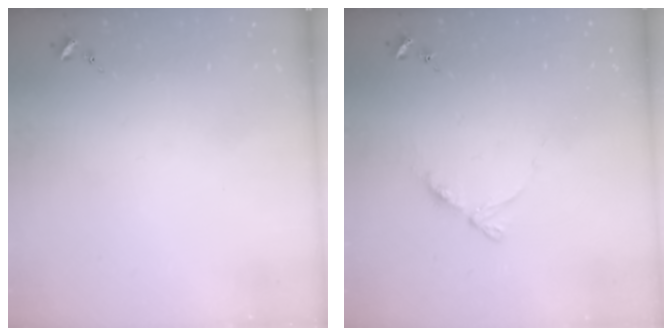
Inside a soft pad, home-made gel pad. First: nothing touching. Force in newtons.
{"total": 6.9, "press": 6.8, "slide": 0.7}